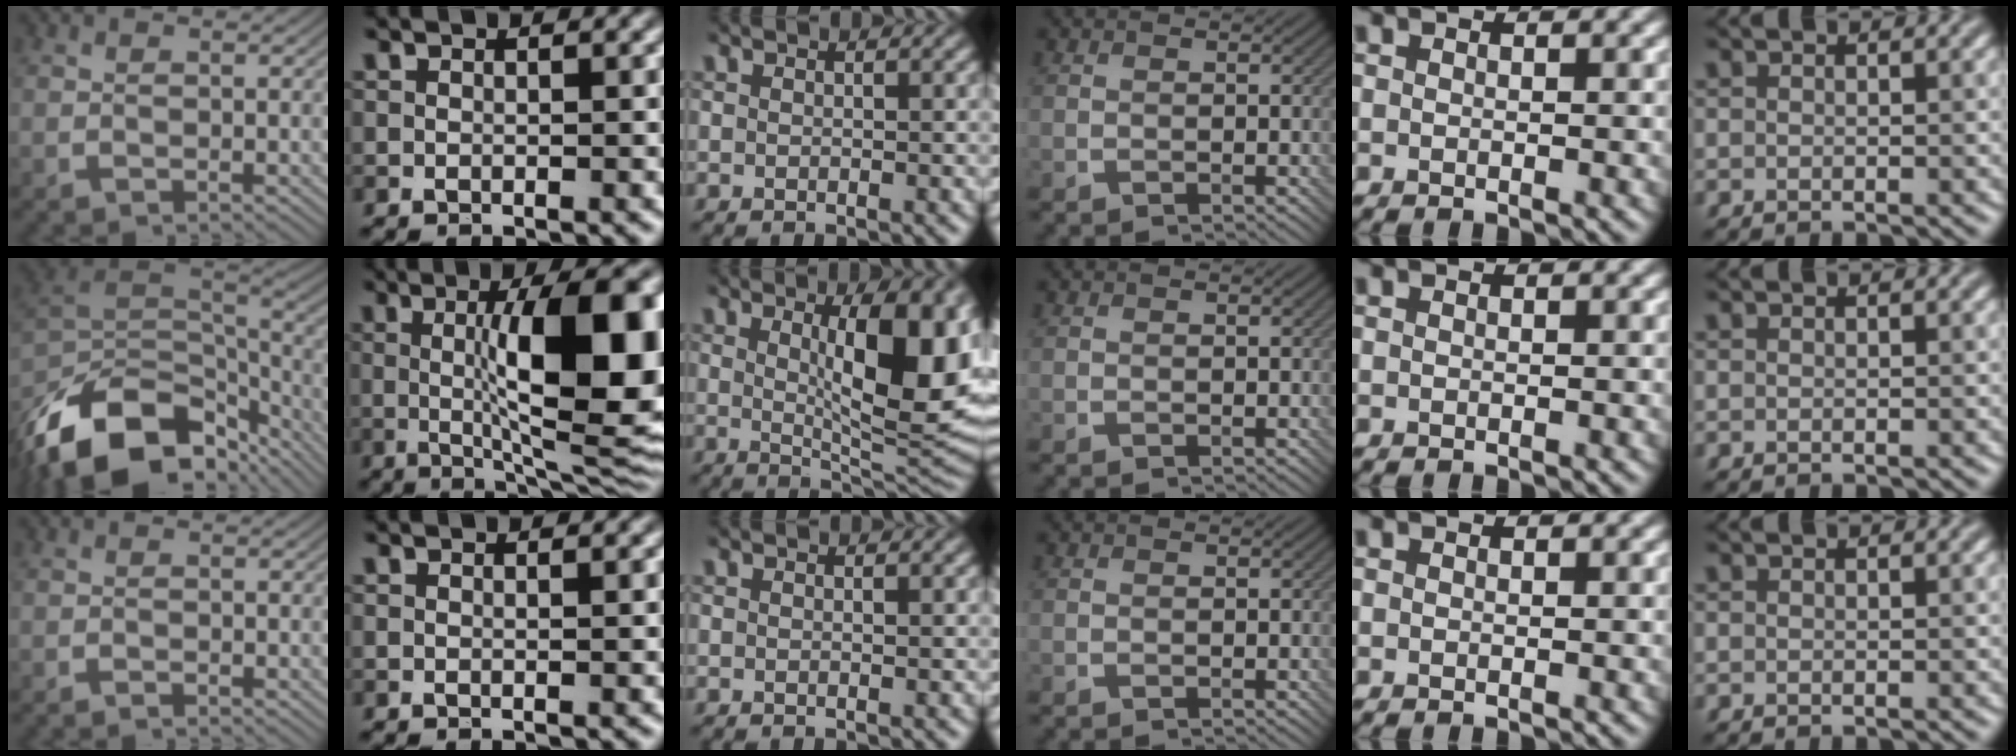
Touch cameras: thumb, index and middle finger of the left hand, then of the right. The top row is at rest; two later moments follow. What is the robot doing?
{"motion": "insert", "object": "bottle cap"}